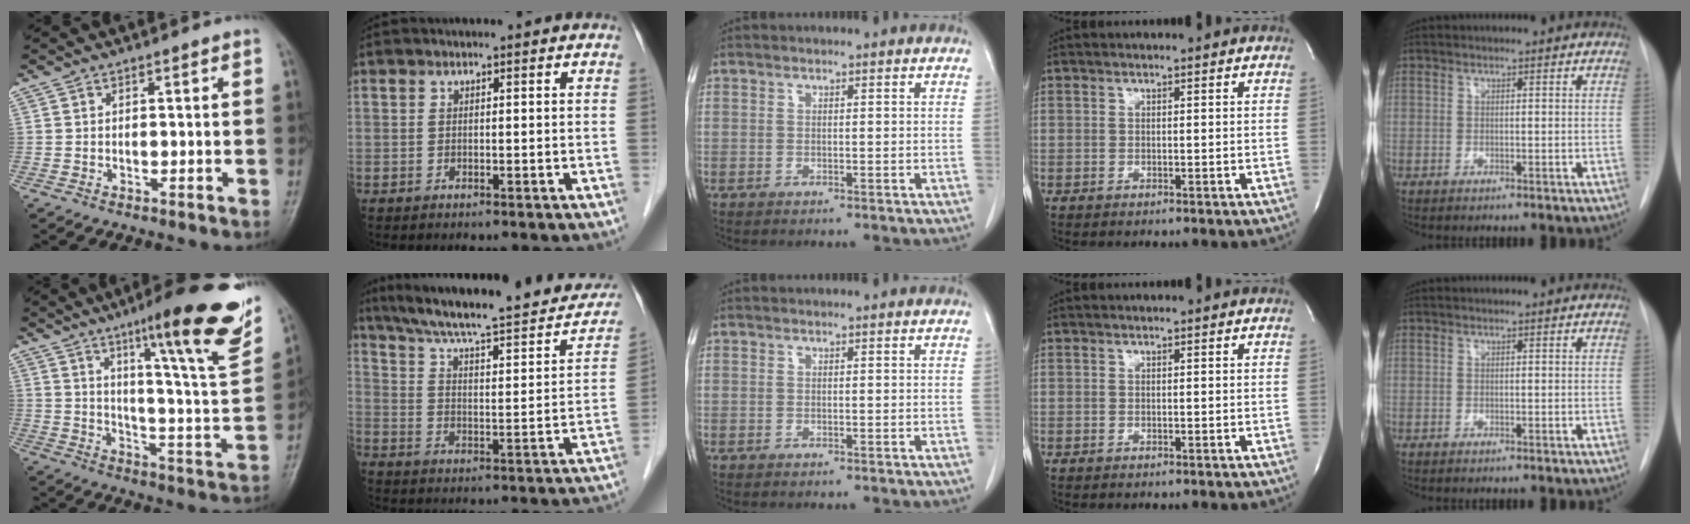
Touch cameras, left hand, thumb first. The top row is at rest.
{"thumb": {"total": 23.0, "force": [13.5, 3.1, 18.3], "torque": [-0.227, -0.059, 0.198]}, "index": {"total": 26.5, "force": [22.4, 4.3, 13.6], "torque": [-0.208, -0.012, 0.300]}}